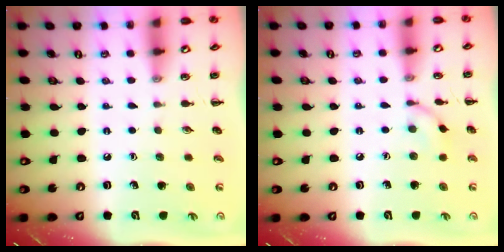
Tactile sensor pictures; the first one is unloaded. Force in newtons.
{"total": 6.4, "press": 6.4, "slide": 0.8}